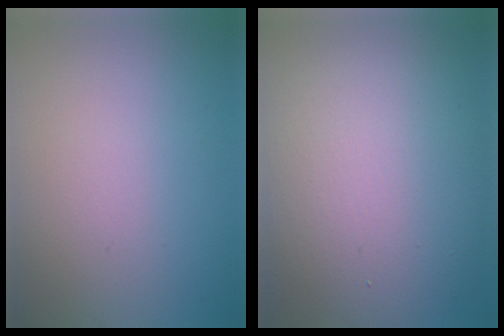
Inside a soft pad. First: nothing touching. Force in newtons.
{"total": 13.2, "press": 13.2, "slide": 0.9}